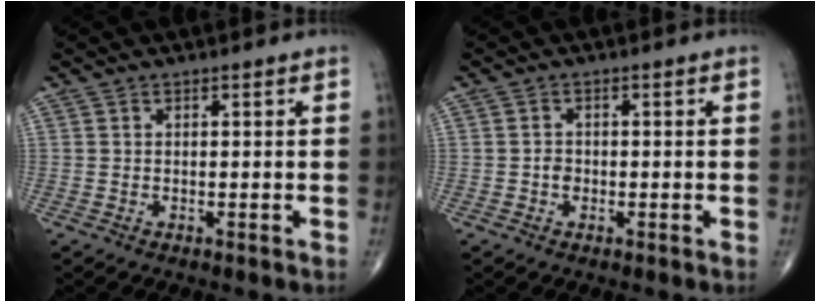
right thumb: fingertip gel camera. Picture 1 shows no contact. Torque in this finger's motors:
{"motor_torque": [0.43, 0.38, 0.15, -0.35, -0.01]}